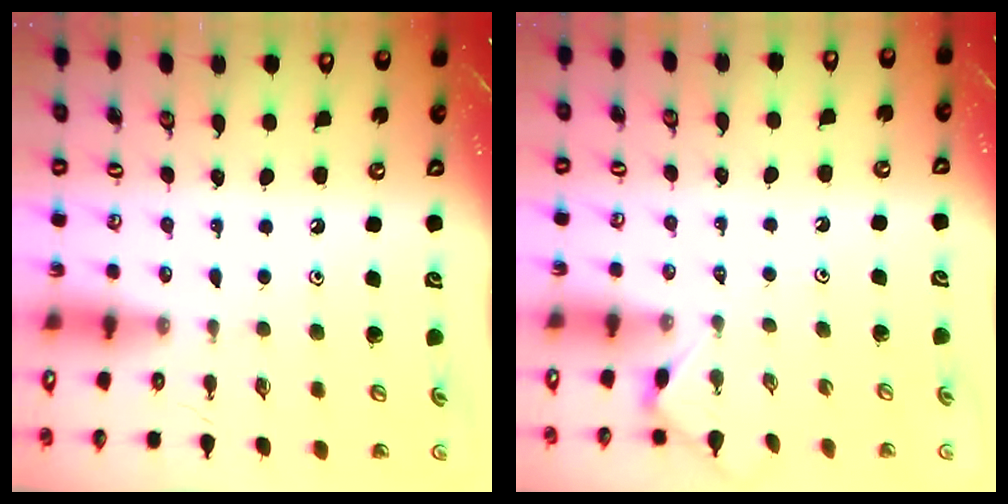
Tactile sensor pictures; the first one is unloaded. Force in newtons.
{"total": 2.9, "press": 2.8, "slide": 0.5}